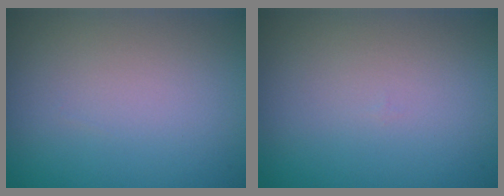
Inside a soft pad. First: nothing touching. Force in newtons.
{"total": 0.0}